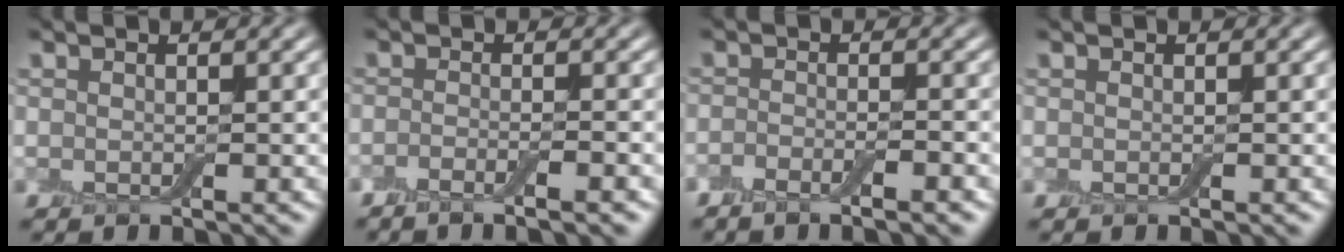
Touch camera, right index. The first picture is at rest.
{"total": 3.0, "force": [-1.9, 0.5, 2.3], "torque": [-0.034, 0.003, -0.037]}
{"total": 2.9, "force": [-1.9, 0.5, 2.2], "torque": [-0.041, 0.002, -0.037]}
{"total": 0.0}